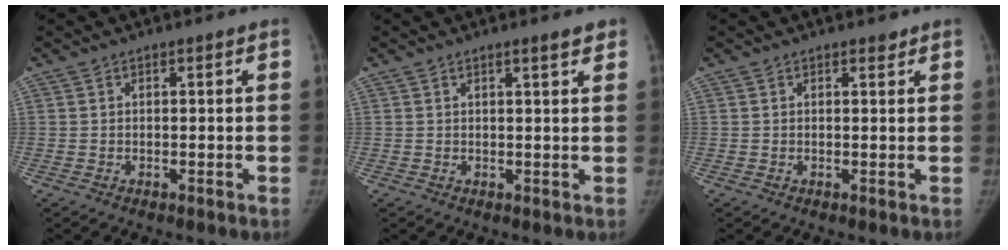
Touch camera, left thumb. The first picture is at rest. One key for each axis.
{"total": 2.2, "fx": 1.6, "fy": 0.3, "fz": 1.5, "tx": -0.018, "ty": -0.009, "tz": 0.021}
{"total": 0.9, "fx": 0.7, "fy": 0.4, "fz": 0.3, "tx": -0.001, "ty": -0.005, "tz": 0.008}